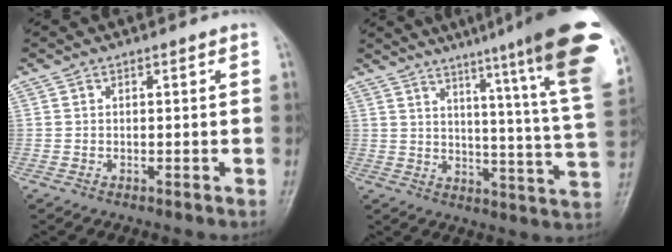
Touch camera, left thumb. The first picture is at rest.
{"total": 23.3, "force": [15.4, 1.2, 17.5], "torque": [-0.213, -0.087, 0.193]}